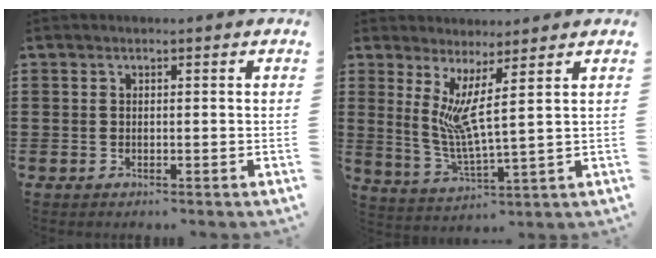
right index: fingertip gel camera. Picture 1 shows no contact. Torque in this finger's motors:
{"motor_torque": [0.39, 0.45, 0.46, 0.21]}